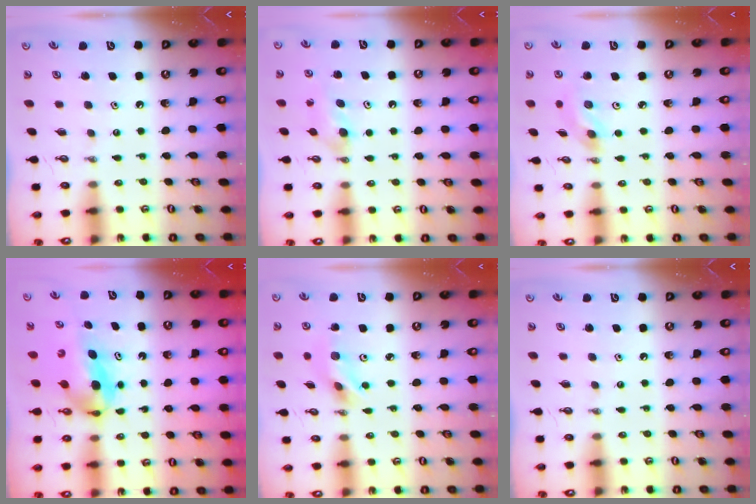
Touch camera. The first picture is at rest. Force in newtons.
{"total": 4.7, "press": 4.7, "slide": 0.3}
{"total": 5.9, "press": 5.5, "slide": 2.1}
{"total": 5.8, "press": 4.9, "slide": 3.1}
{"total": 9.4, "press": 5.3, "slide": 7.8}
{"total": 0.0}